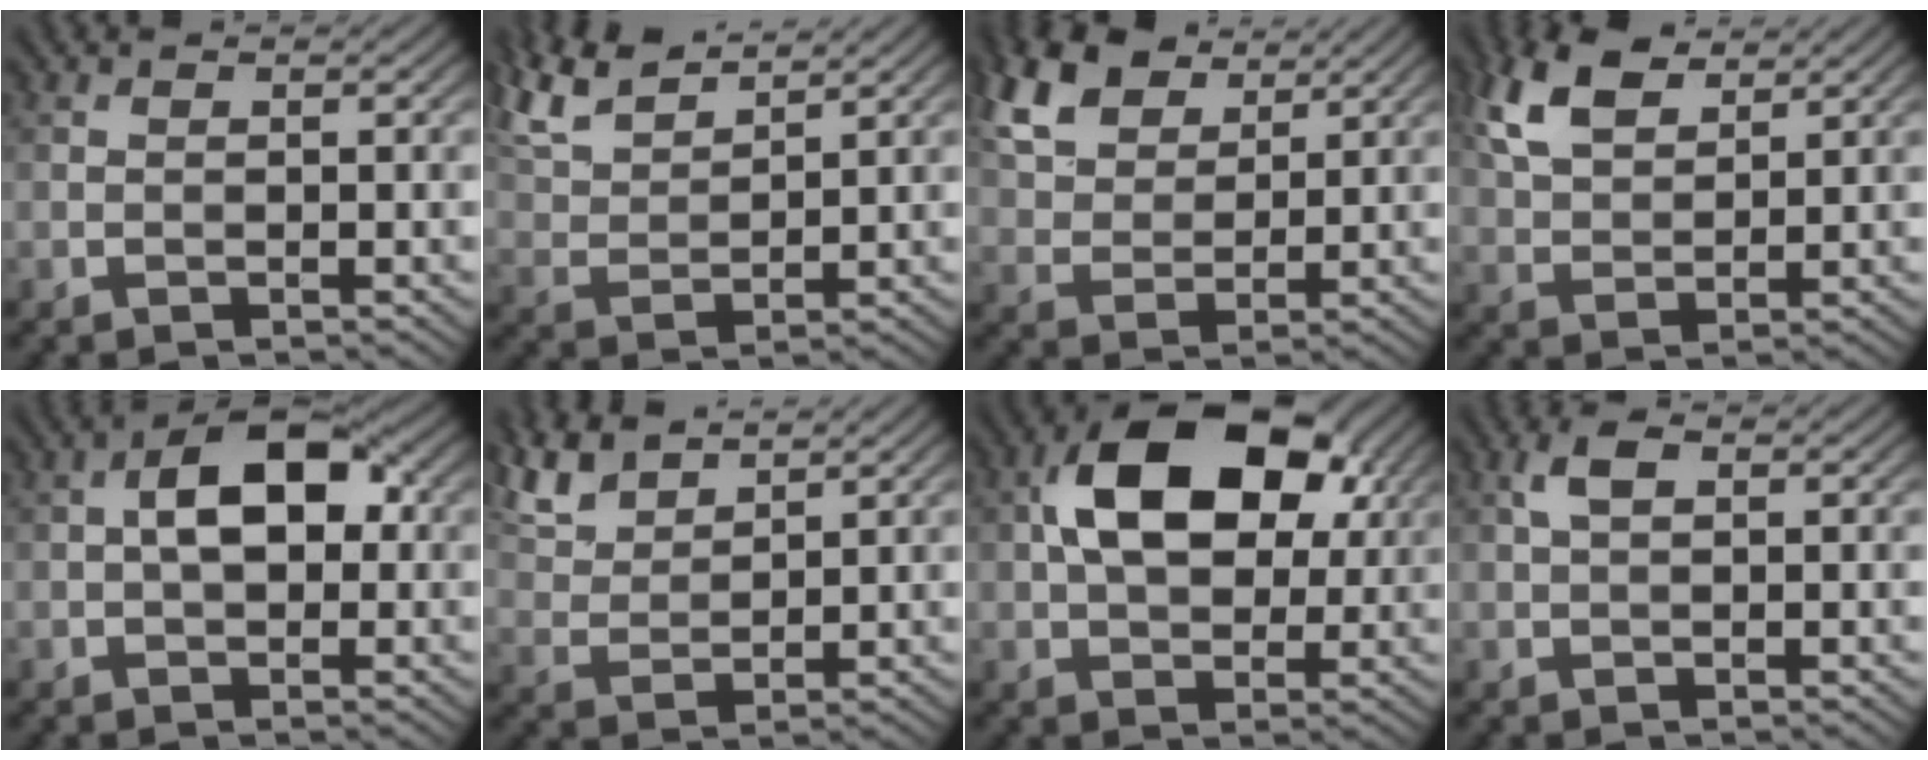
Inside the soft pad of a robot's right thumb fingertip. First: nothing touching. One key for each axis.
{"total": 8.0, "fx": 6.6, "fy": 2.1, "fz": 4.0, "tx": -0.109, "ty": 0.020, "tz": 0.139}
{"total": 9.7, "fx": 5.9, "fy": 5.5, "fz": 5.4, "tx": -0.149, "ty": 0.019, "tz": 0.117}
{"total": 7.9, "fx": 4.6, "fy": 3.9, "fz": 5.1, "tx": -0.130, "ty": 0.013, "tz": 0.094}
{"total": 7.1, "fx": 0.6, "fy": 4.1, "fz": 5.8, "tx": -0.087, "ty": 0.012, "tz": 0.002}
{"total": 6.9, "fx": 5.5, "fy": 2.4, "fz": 3.4, "tx": -0.093, "ty": 0.016, "tz": 0.119}
{"total": 13.6, "fx": 3.5, "fy": 8.4, "fz": 10.2, "tx": -0.185, "ty": 0.017, "tz": 0.053}
{"total": 2.5, "fx": 0.8, "fy": 1.3, "fz": 2.0, "tx": -0.043, "ty": 0.007, "tz": 0.012}